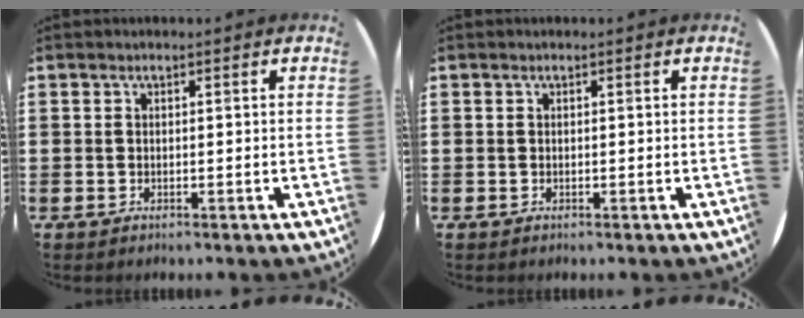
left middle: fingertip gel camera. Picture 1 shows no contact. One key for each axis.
{"total": 0.0}